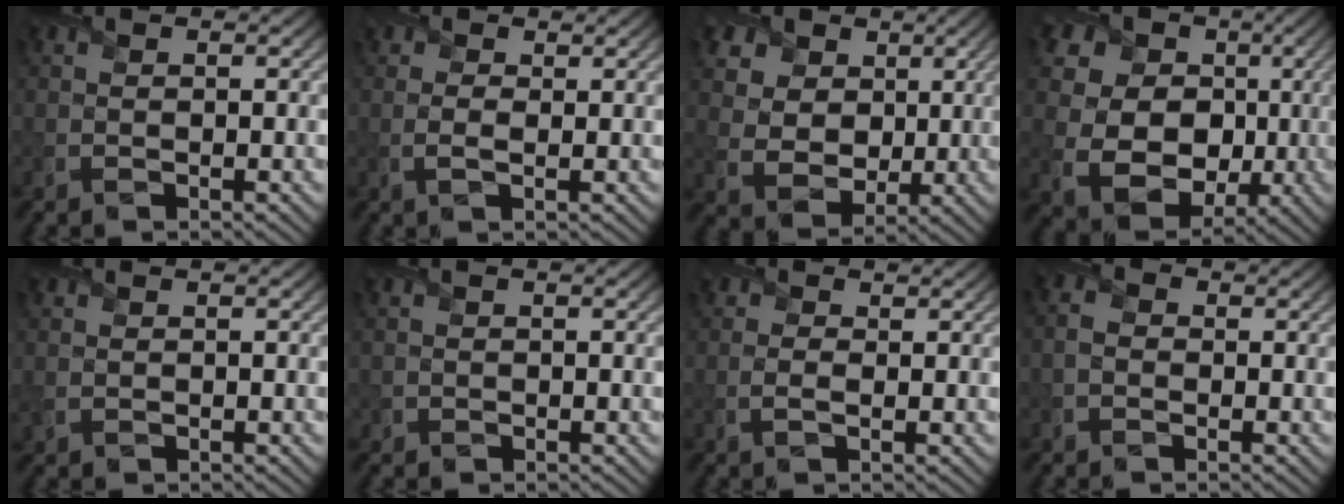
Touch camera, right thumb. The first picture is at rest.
{"total": 2.0, "force": [0.3, 1.2, 1.6], "torque": [-0.042, 0.003, 0.002]}
{"total": 12.5, "force": [5.5, 9.8, 5.5], "torque": [-0.170, 0.010, 0.116]}
{"total": 18.4, "force": [3.4, 15.2, 9.7], "torque": [-0.257, 0.032, 0.075]}
{"total": 0.7, "force": [0.3, 0.5, 0.3], "torque": [-0.012, 0.000, 0.009]}
{"total": 0.5, "force": [-0.1, 0.5, -0.1], "torque": [0.006, -0.003, -0.005]}
{"total": 1.7, "force": [0.1, 0.9, 1.4], "torque": [-0.036, 0.002, -0.001]}
{"total": 2.1, "force": [-0.7, 1.6, 1.3], "torque": [-0.032, 0.003, -0.020]}